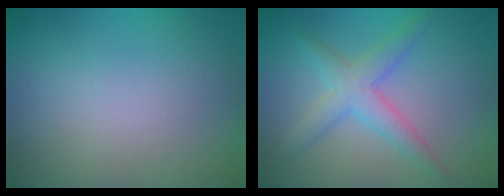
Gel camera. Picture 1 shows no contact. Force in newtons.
{"total": 3.2, "press": 3.2, "slide": 0.2}